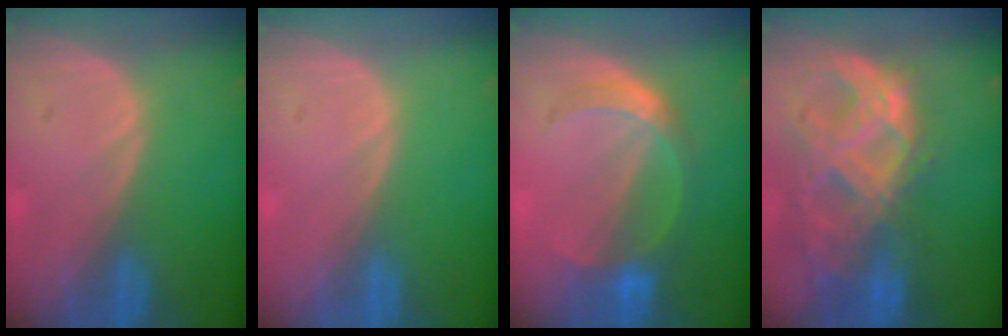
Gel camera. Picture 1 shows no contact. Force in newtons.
{"total": 0.0}
{"total": 5.7, "press": 5.4, "slide": 1.9}
{"total": 11.2, "press": 9.4, "slide": 6.1}